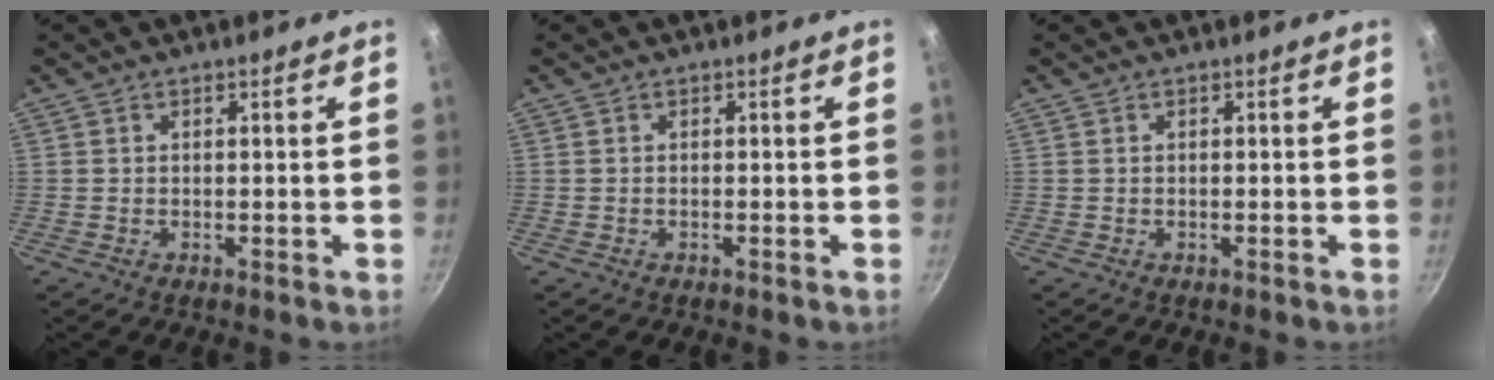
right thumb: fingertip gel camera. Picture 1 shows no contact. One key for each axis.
{"total": 0.0}
{"total": 0.0}